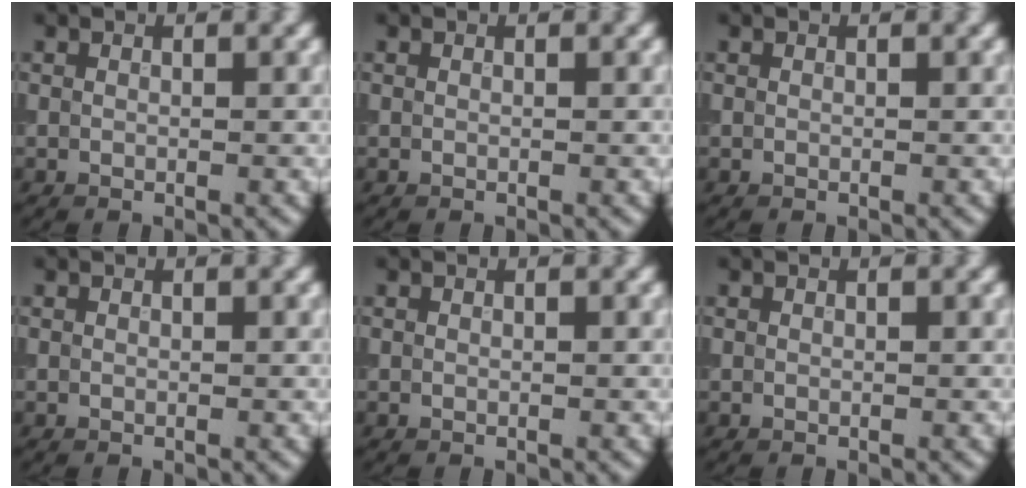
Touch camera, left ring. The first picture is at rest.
{"total": 0.0}
{"total": 0.0}
{"total": 0.0}
{"total": 0.0}
{"total": 0.0}